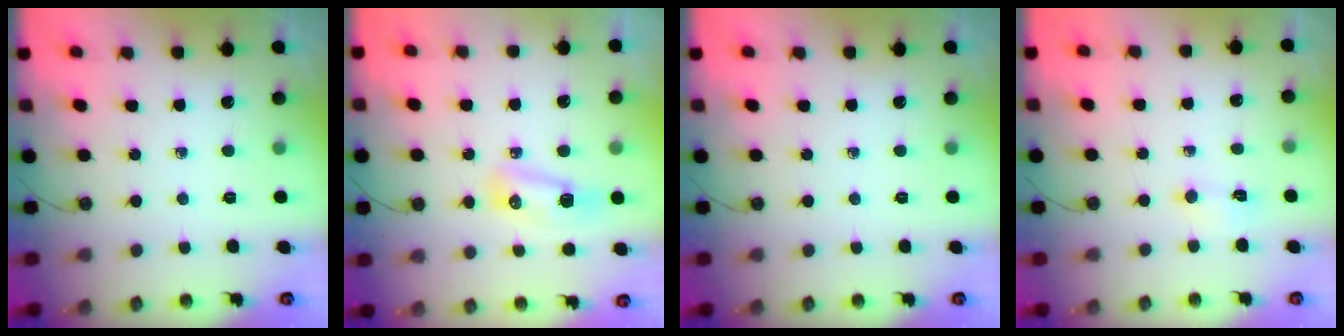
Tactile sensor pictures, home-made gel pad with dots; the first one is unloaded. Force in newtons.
{"total": 8.5, "press": 8.1, "slide": 2.7}
{"total": 0.0}
{"total": 3.8, "press": 3.7, "slide": 0.6}